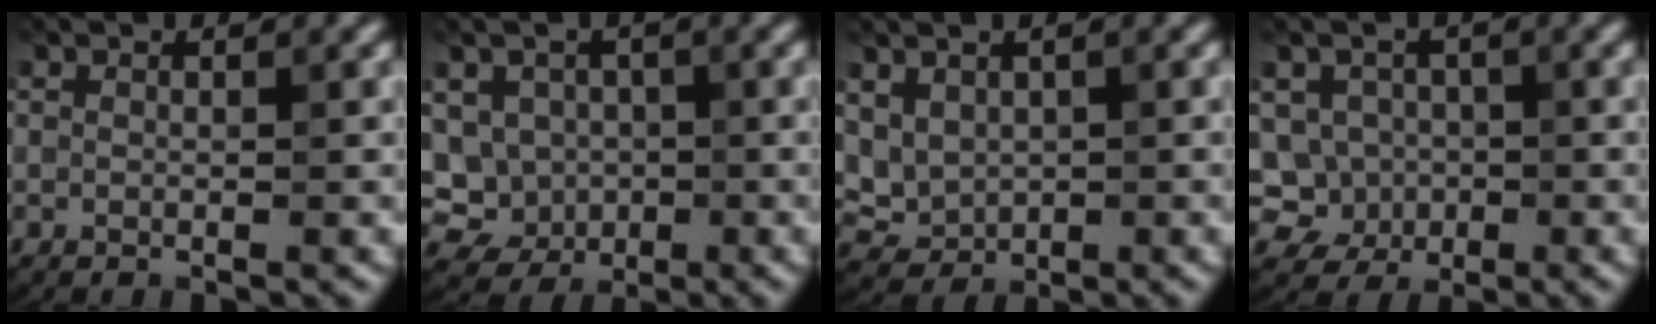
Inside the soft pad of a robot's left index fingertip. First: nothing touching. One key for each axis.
{"total": 6.1, "fx": -0.6, "fy": 5.7, "fz": 2.0, "tx": -0.030, "ty": 0.013, "tz": -0.028}
{"total": 2.9, "fx": 0.8, "fy": 2.4, "fz": 1.5, "tx": -0.034, "ty": -0.008, "tz": 0.024}
{"total": 4.2, "fx": -0.7, "fy": 4.0, "fz": 1.1, "tx": -0.002, "ty": 0.011, "tz": -0.026}